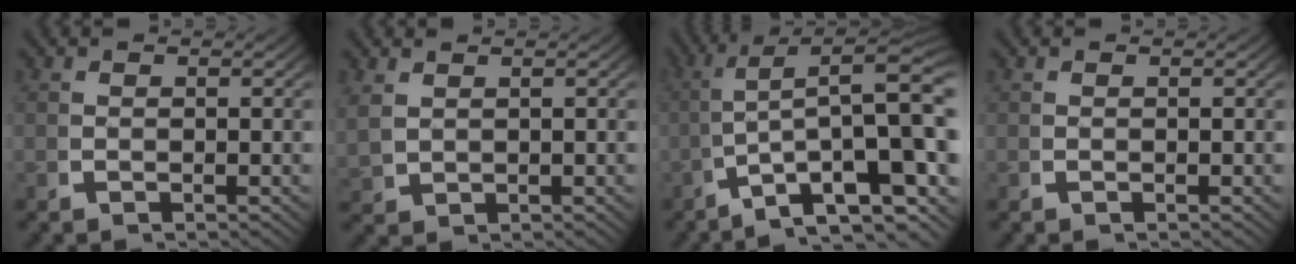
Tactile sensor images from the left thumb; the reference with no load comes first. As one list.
[{"total": 1.8, "force": [1.0, 1.2, 0.8], "torque": [-0.024, 0.001, 0.032]}, {"total": 10.8, "force": [-1.8, 4.9, 9.5], "torque": [-0.159, -0.030, -0.009]}, {"total": 0.0}]